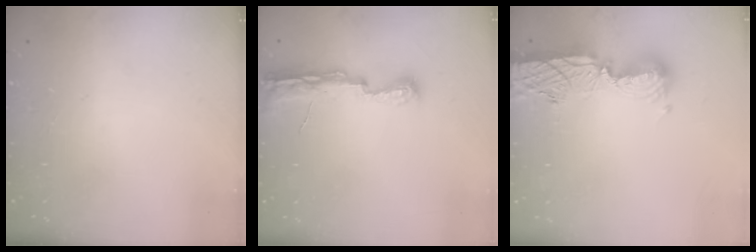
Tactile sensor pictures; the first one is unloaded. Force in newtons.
{"total": 10.2, "press": 8.9, "slide": 5.1}
{"total": 13.4, "press": 13.3, "slide": 1.0}